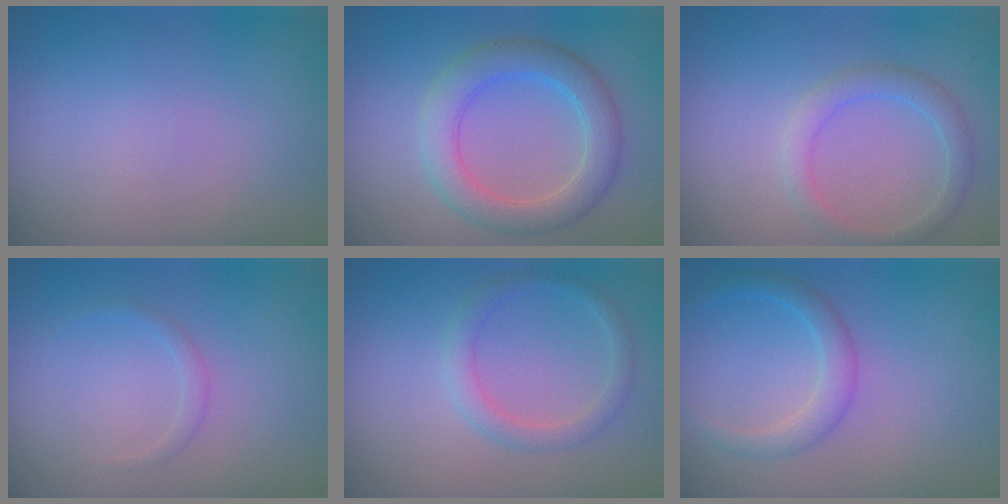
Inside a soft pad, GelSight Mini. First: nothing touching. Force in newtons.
{"total": 4.3, "press": 4.3, "slide": 0.0}
{"total": 2.2, "press": 2.2, "slide": 0.1}
{"total": 0.8, "press": 0.8, "slide": 0.1}
{"total": 1.9, "press": 1.9, "slide": 0.1}
{"total": 2.2, "press": 2.2, "slide": 0.0}